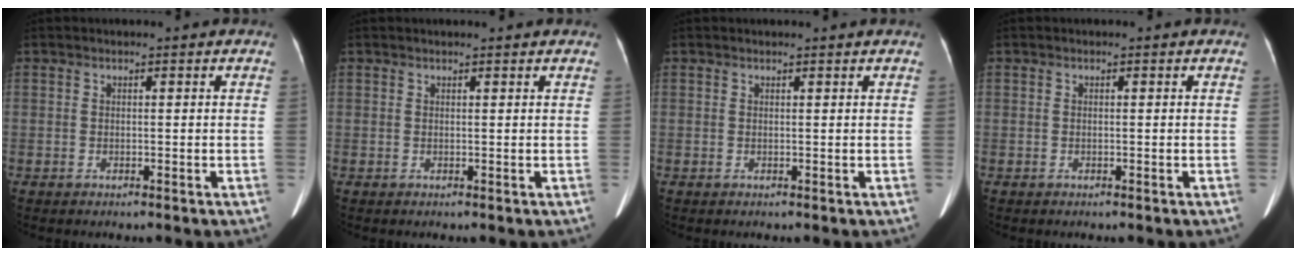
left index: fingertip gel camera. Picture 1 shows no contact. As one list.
[{"total": 2.3, "force": [2.2, 0.2, 0.8], "torque": [-0.010, 0.016, 0.025]}, {"total": 1.4, "force": [1.4, -0.3, 0.4], "torque": [-0.012, 0.005, 0.020]}, {"total": 0.0}]